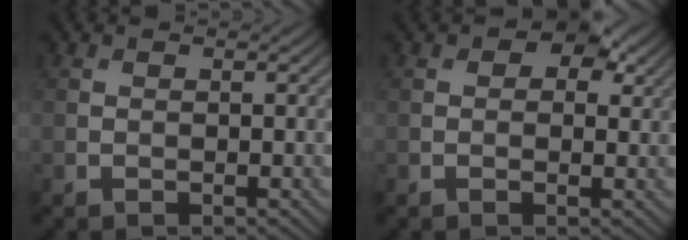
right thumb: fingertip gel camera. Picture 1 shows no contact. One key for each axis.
{"total": 4.3, "fx": 2.0, "fy": 2.6, "fz": 2.8, "tx": -0.030, "ty": -0.003, "tz": 0.022}